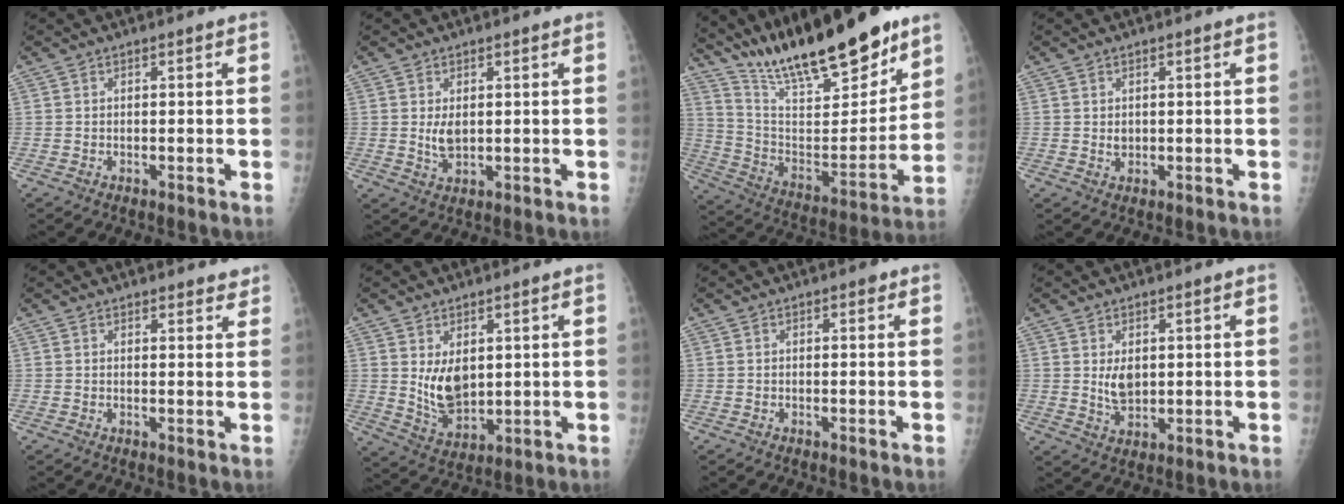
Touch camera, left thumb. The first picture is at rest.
{"total": 3.2, "force": [0.7, 1.8, 2.5], "torque": [-0.043, -0.011, 0.020]}
{"total": 26.1, "force": [20.2, 6.7, 15.1], "torque": [-0.214, -0.089, 0.344]}
{"total": 1.4, "force": [0.4, 1.0, 0.8], "torque": [-0.010, -0.004, 0.012]}
{"total": 3.1, "force": [2.8, 1.1, 0.6], "torque": [0.016, -0.013, 0.026]}
{"total": 7.6, "force": [2.0, 4.7, 5.7], "torque": [-0.082, -0.028, 0.055]}
{"total": 0.7, "force": [0.4, 0.4, 0.4], "torque": [0.000, 0.000, 0.001]}
{"total": 4.2, "force": [1.1, 2.6, 3.1], "torque": [-0.046, -0.014, 0.027]}